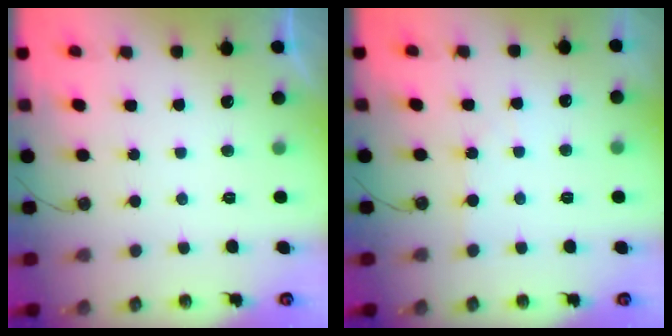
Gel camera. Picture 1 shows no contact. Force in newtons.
{"total": 1.6, "press": 1.5, "slide": 0.3}